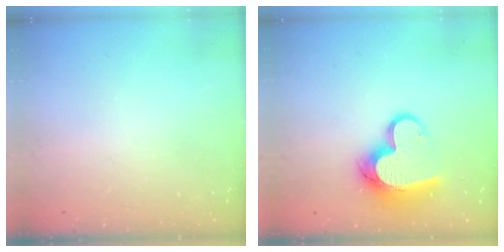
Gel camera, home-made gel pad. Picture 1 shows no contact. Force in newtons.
{"total": 13.8, "press": 13.7, "slide": 1.2}